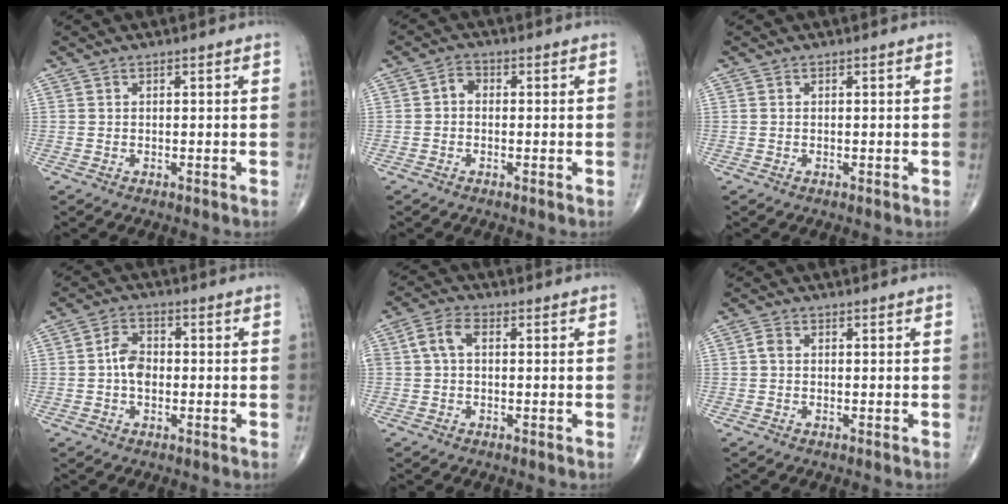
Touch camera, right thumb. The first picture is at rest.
{"total": 2.2, "force": [-0.2, 1.7, 1.4], "torque": [-0.014, 0.009, -0.013]}
{"total": 0.0}
{"total": 4.8, "force": [-0.5, 3.2, 3.4], "torque": [-0.054, 0.016, -0.018]}
{"total": 4.7, "force": [0.5, 2.9, 3.7], "torque": [-0.076, 0.019, 0.004]}
{"total": 1.2, "force": [-0.1, 0.9, 0.9], "torque": [-0.014, 0.001, -0.005]}